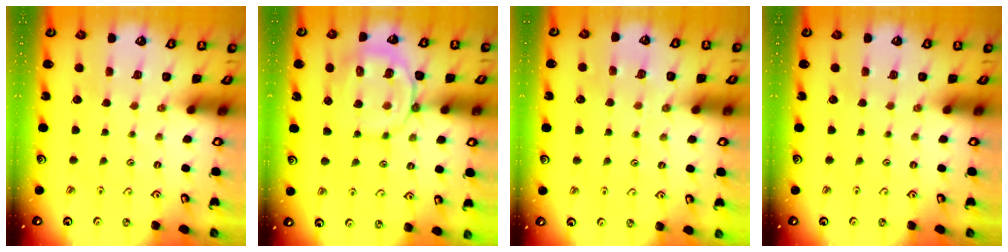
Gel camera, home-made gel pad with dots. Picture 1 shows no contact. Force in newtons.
{"total": 11.7, "press": 11.7, "slide": 1.3}
{"total": 2.9, "press": 2.8, "slide": 0.6}
{"total": 0.0}